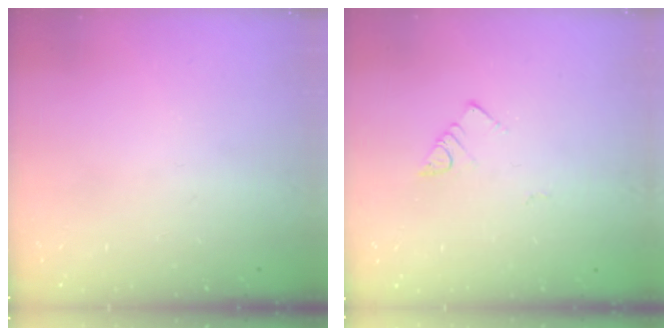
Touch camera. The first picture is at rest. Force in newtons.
{"total": 3.0, "press": 3.0, "slide": 0.2}